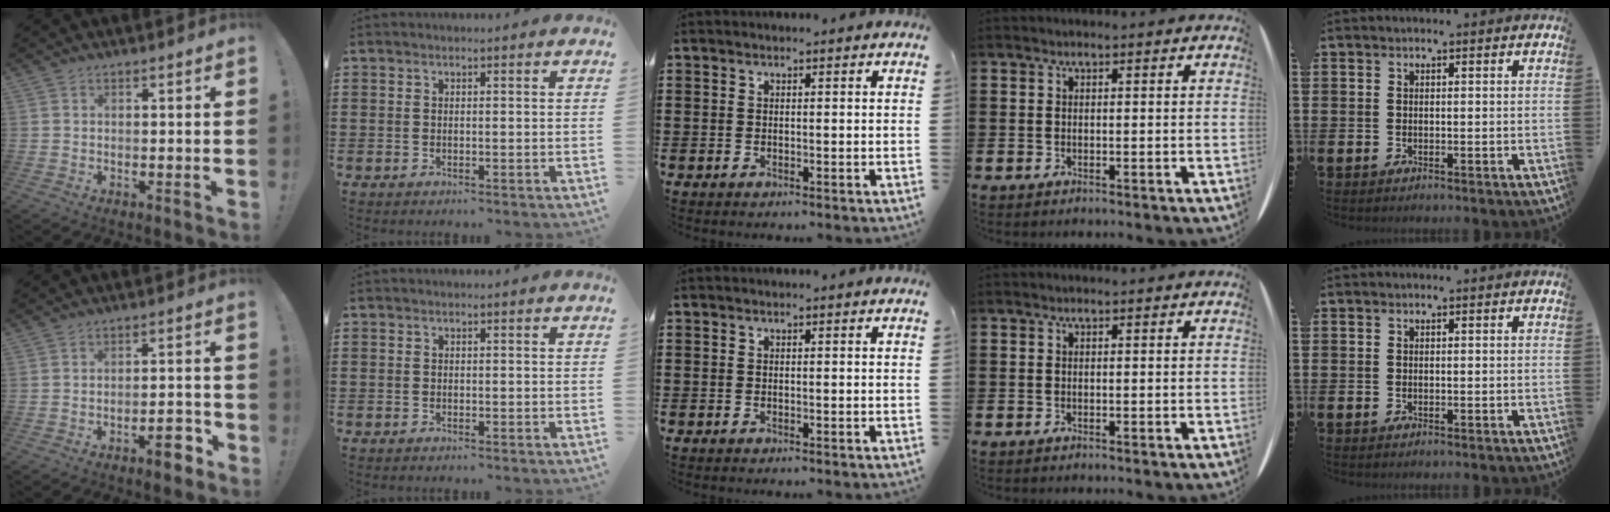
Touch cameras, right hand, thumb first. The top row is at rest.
{"thumb": {"total": 6.2, "force": [-4.1, 1.9, 4.3], "torque": [-0.052, 0.021, -0.068]}}